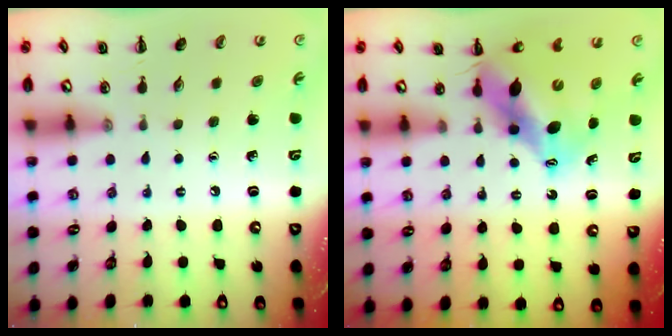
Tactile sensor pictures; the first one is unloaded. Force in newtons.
{"total": 12.2, "press": 11.8, "slide": 3.0}